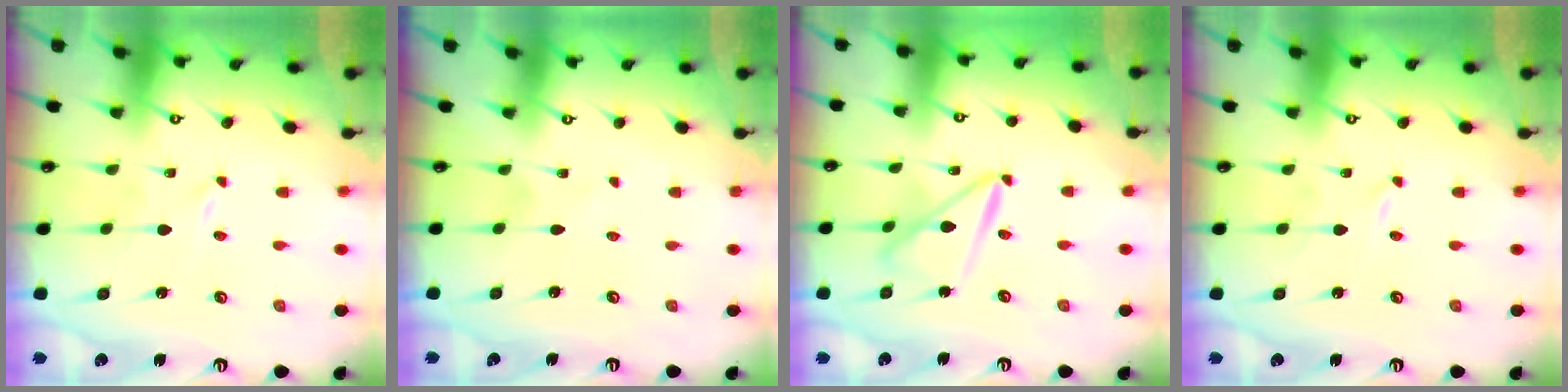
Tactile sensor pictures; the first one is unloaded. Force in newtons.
{"total": 1.0, "press": 1.0, "slide": 0.1}
{"total": 9.8, "press": 9.8, "slide": 0.7}
{"total": 0.0}